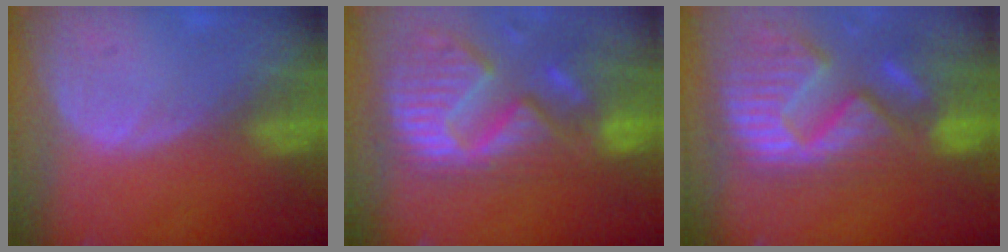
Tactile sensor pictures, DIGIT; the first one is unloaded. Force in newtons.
{"total": 14.2, "press": 11.8, "slide": 7.8}
{"total": 14.7, "press": 12.3, "slide": 8.2}